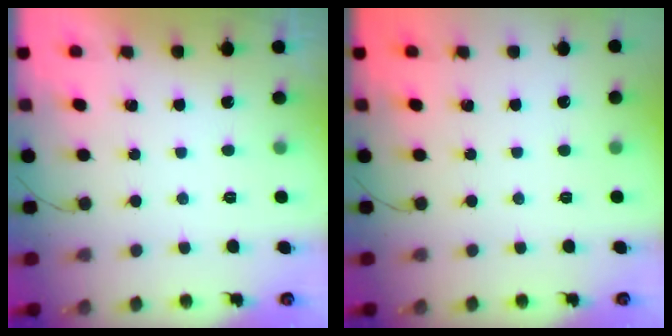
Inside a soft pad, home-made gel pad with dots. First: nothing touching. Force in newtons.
{"total": 0.0}